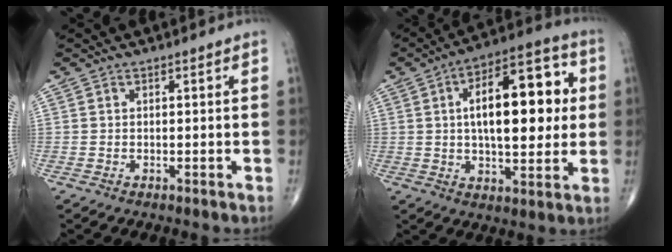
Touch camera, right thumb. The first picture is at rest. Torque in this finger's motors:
{"motor_torque": [1.32, 3.69, 1.94, 0.59, 0.19]}